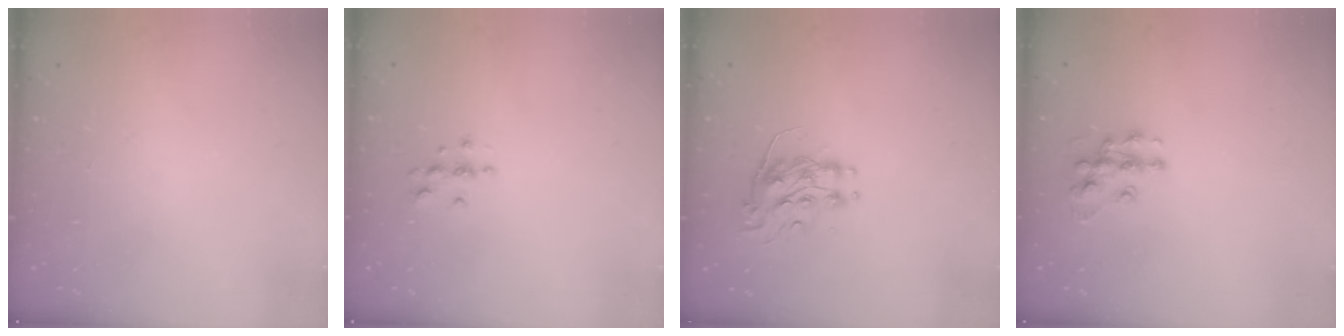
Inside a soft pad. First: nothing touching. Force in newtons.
{"total": 4.0, "press": 3.9, "slide": 0.4}
{"total": 8.8, "press": 8.7, "slide": 0.4}
{"total": 10.2, "press": 10.2, "slide": 0.5}